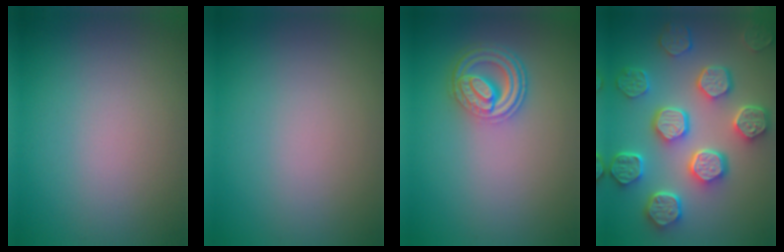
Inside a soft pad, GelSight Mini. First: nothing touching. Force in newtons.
{"total": 0.0}
{"total": 4.6, "press": 3.5, "slide": 2.9}
{"total": 8.2, "press": 6.4, "slide": 5.1}